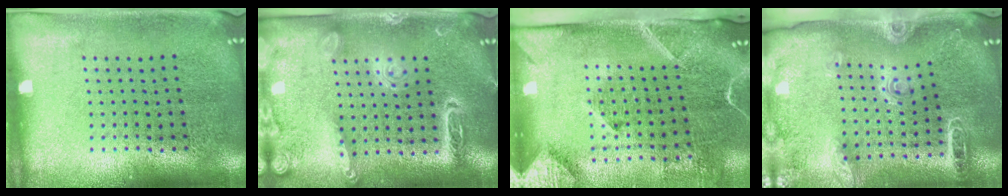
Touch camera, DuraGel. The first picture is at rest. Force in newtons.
{"total": 2.1, "press": 1.9, "slide": 0.9}
{"total": 2.9, "press": 2.1, "slide": 2.0}
{"total": 1.9, "press": 1.9, "slide": 0.3}